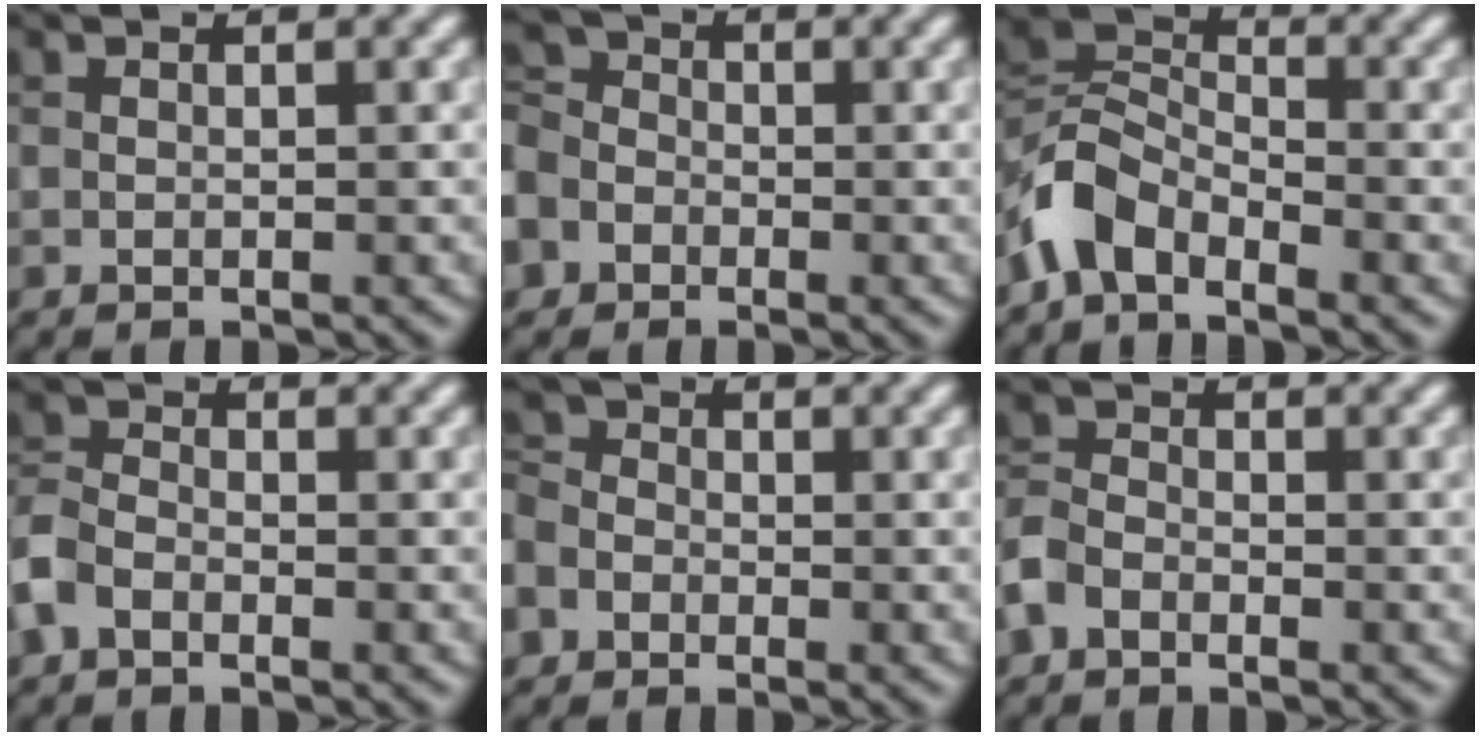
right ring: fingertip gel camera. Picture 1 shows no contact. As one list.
[{"total": 8.9, "force": [-4.5, 6.9, 3.2], "torque": [-0.084, -0.016, -0.094]}, {"total": 5.0, "force": [-3.3, 2.7, 2.6], "torque": [-0.053, 0.006, -0.082]}, {"total": 3.2, "force": [-1.8, 2.0, 1.8], "torque": [-0.045, 0.004, -0.050]}, {"total": 6.5, "force": [-3.1, 5.1, 2.5], "torque": [-0.059, -0.003, -0.066]}, {"total": 2.6, "force": [-1.6, 1.6, 1.3], "torque": [-0.029, 0.004, -0.044]}]